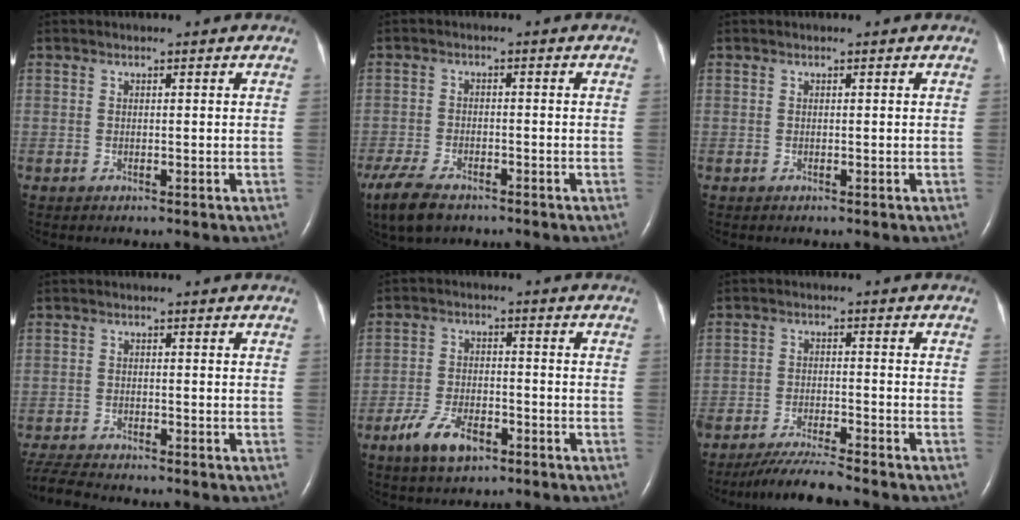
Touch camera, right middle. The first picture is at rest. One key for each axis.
{"total": 10.5, "fx": -7.5, "fy": 4.7, "fz": 5.8, "tx": -0.131, "ty": -0.019, "tz": -0.124}
{"total": 0.0}
{"total": 6.4, "fx": -6.1, "fy": 0.4, "fz": 2.0, "tx": -0.037, "ty": -0.018, "tz": -0.107}
{"total": 6.9, "fx": -4.2, "fy": 3.0, "fz": 4.7, "tx": -0.100, "ty": -0.003, "tz": -0.074}
{"total": 6.8, "fx": -6.2, "fy": -0.5, "fz": 2.6, "tx": -0.044, "ty": -0.021, "tz": -0.111}